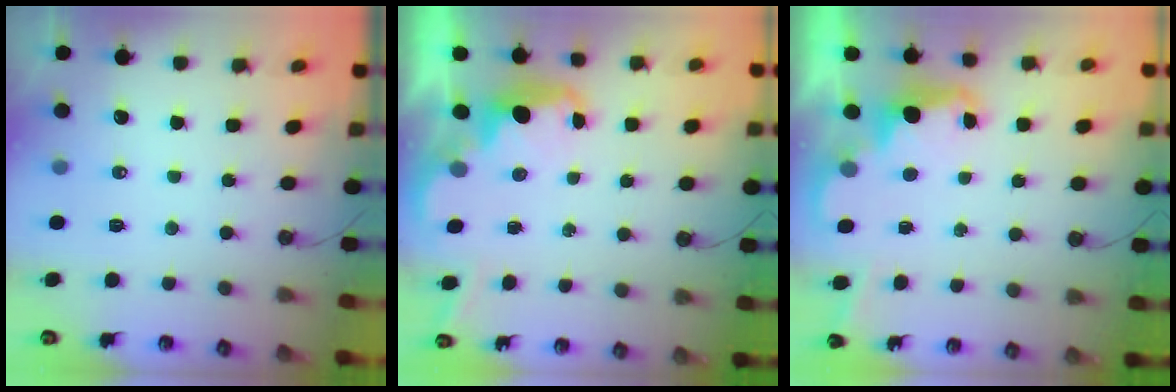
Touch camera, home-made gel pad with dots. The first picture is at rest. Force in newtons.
{"total": 2.6, "press": 2.6, "slide": 0.4}
{"total": 2.4, "press": 2.4, "slide": 0.6}